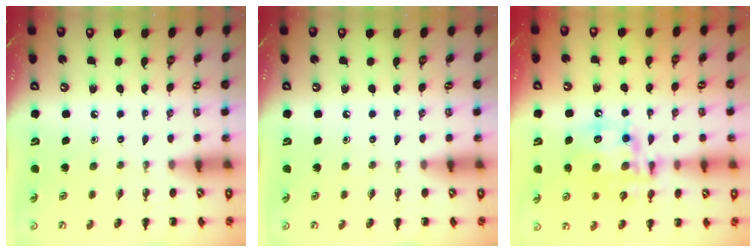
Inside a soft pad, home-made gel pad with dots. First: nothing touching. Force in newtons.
{"total": 0.0}
{"total": 13.9, "press": 13.6, "slide": 2.8}